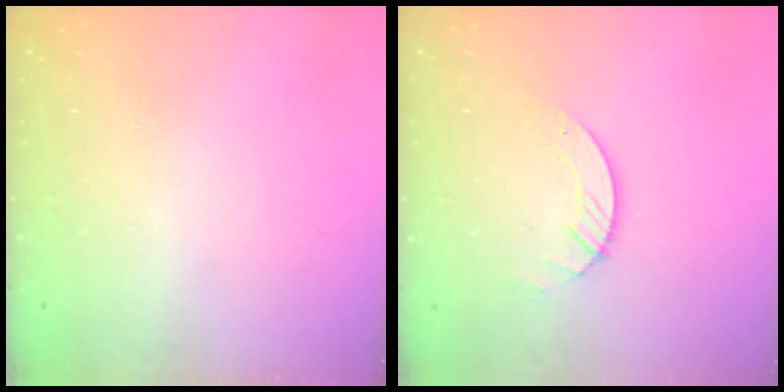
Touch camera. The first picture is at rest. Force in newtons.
{"total": 3.2, "press": 3.2, "slide": 0.3}